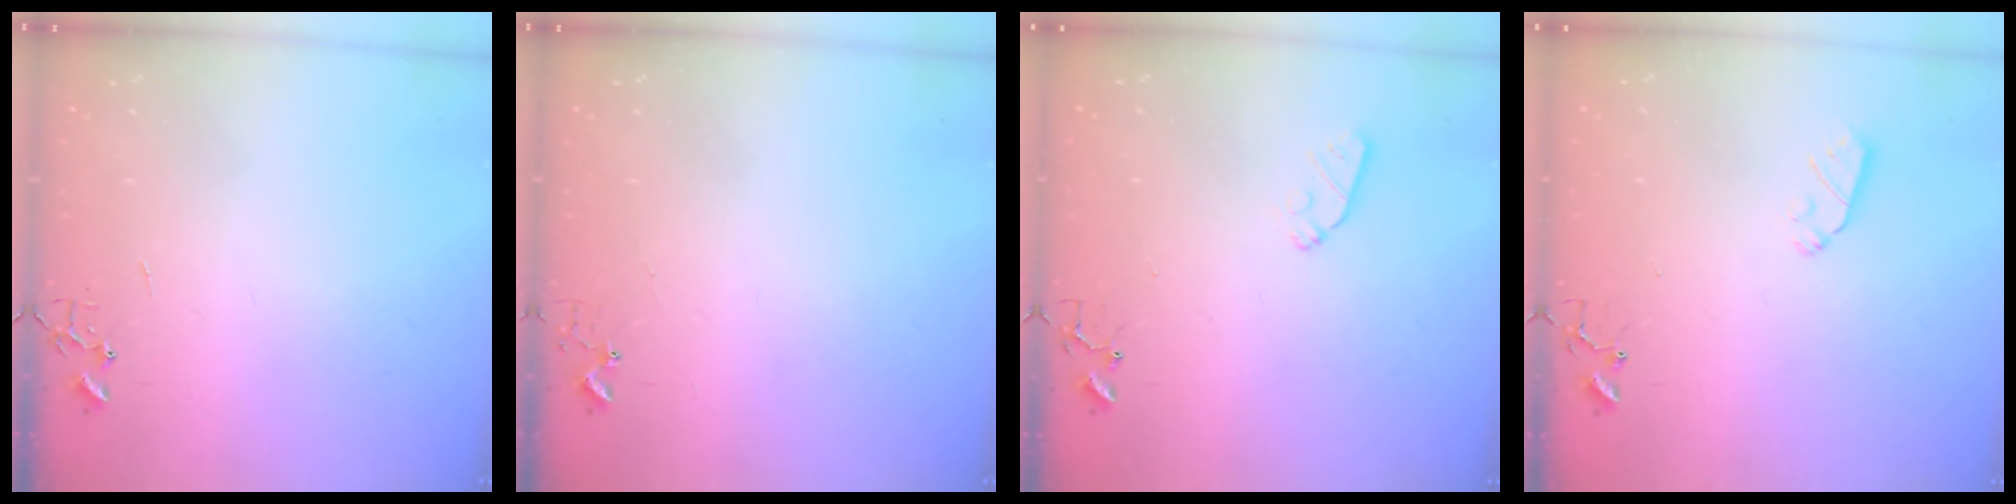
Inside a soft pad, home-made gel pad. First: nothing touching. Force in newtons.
{"total": 2.7, "press": 2.7, "slide": 0.2}
{"total": 6.2, "press": 6.2, "slide": 0.9}
{"total": 5.4, "press": 5.4, "slide": 0.4}